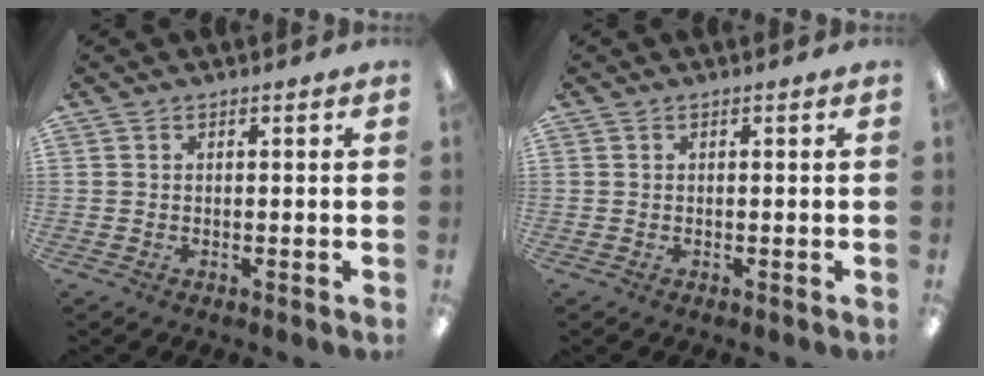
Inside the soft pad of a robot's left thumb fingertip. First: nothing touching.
{"total": 0.0}